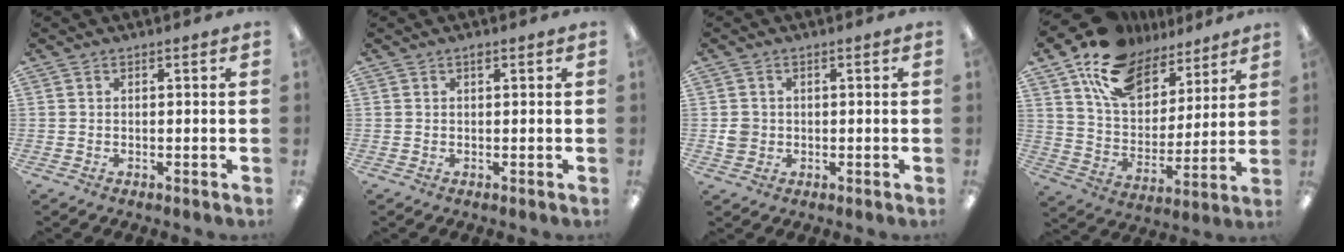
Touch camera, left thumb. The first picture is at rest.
{"total": 0.7, "force": [0.5, 0.3, 0.5], "torque": [-0.012, 0.002, 0.008]}
{"total": 3.1, "force": [0.0, 2.9, 1.1], "torque": [-0.013, 0.002, -0.001]}
{"total": 19.3, "force": [12.9, 10.7, 9.7], "torque": [-0.181, -0.060, 0.235]}